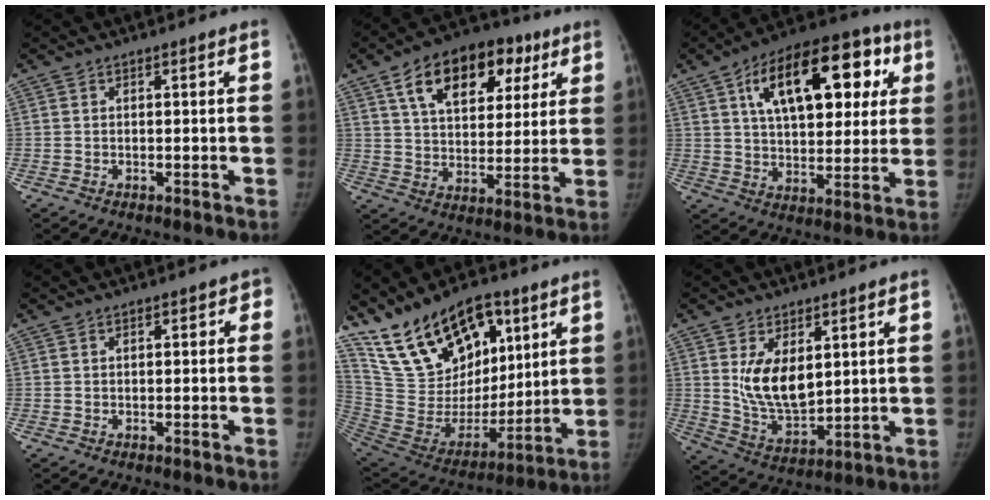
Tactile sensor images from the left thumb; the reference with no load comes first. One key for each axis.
{"total": 19.1, "fx": 9.1, "fy": 11.5, "fz": 12.2, "tx": -0.144, "ty": -0.004, "tz": 0.145}
{"total": 23.5, "fx": 8.6, "fy": 12.2, "fz": 18.1, "tx": -0.232, "ty": 0.014, "tz": 0.130}
{"total": 1.3, "fx": 0.1, "fy": 1.0, "fz": 0.9, "tx": 0.007, "ty": 0.006, "tz": -0.006}
{"total": 24.2, "fx": 14.1, "fy": 13.3, "fz": 14.6, "tx": -0.216, "ty": -0.044, "tz": 0.266}
{"total": 10.7, "fx": 3.0, "fy": 6.1, "fz": 8.2, "tx": -0.123, "ty": -0.030, "tz": 0.073}